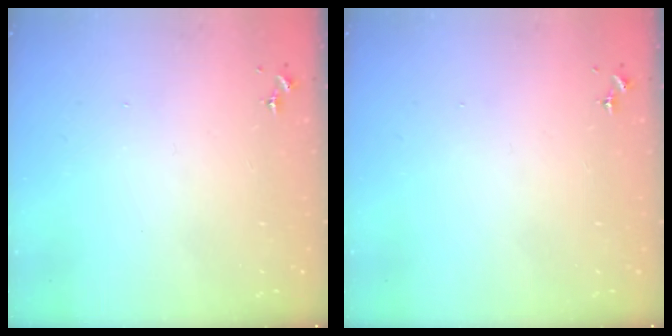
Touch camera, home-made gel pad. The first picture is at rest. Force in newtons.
{"total": 0.0}